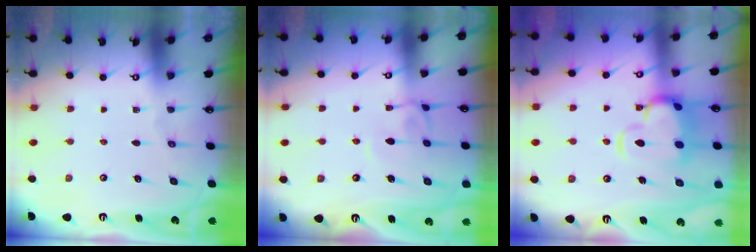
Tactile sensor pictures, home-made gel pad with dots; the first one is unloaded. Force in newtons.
{"total": 0.7, "press": 0.6, "slide": 0.4}
{"total": 7.1, "press": 6.9, "slide": 1.7}